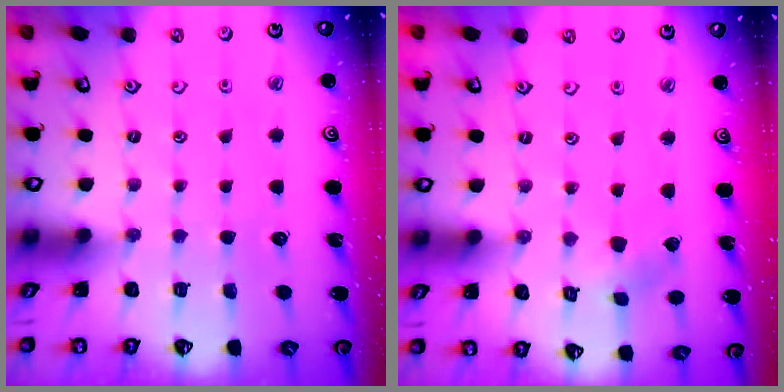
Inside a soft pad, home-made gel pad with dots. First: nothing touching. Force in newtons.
{"total": 2.6, "press": 2.6, "slide": 0.3}